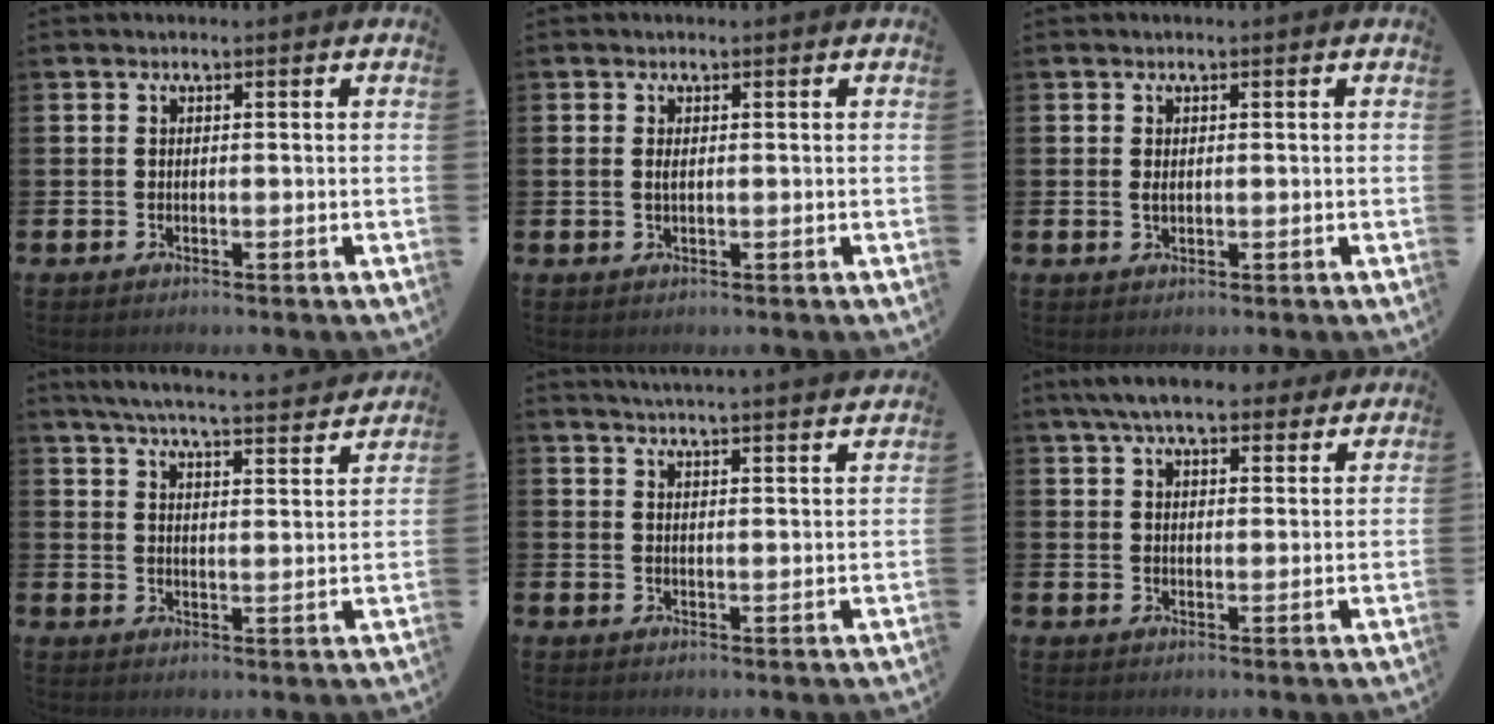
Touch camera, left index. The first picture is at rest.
{"total": 0.7, "force": [0.2, 0.2, 0.7], "torque": [-0.008, 0.000, 0.002]}
{"total": 0.8, "force": [0.2, 0.4, 0.6], "torque": [-0.007, 0.002, 0.001]}
{"total": 6.1, "force": [5.8, 0.3, 1.9], "torque": [-0.053, -0.041, 0.099]}
{"total": 4.5, "force": [4.5, -0.9, 0.2], "torque": [-0.014, -0.031, 0.078]}
{"total": 7.1, "force": [6.3, 1.6, 2.7], "torque": [-0.061, -0.018, 0.115]}